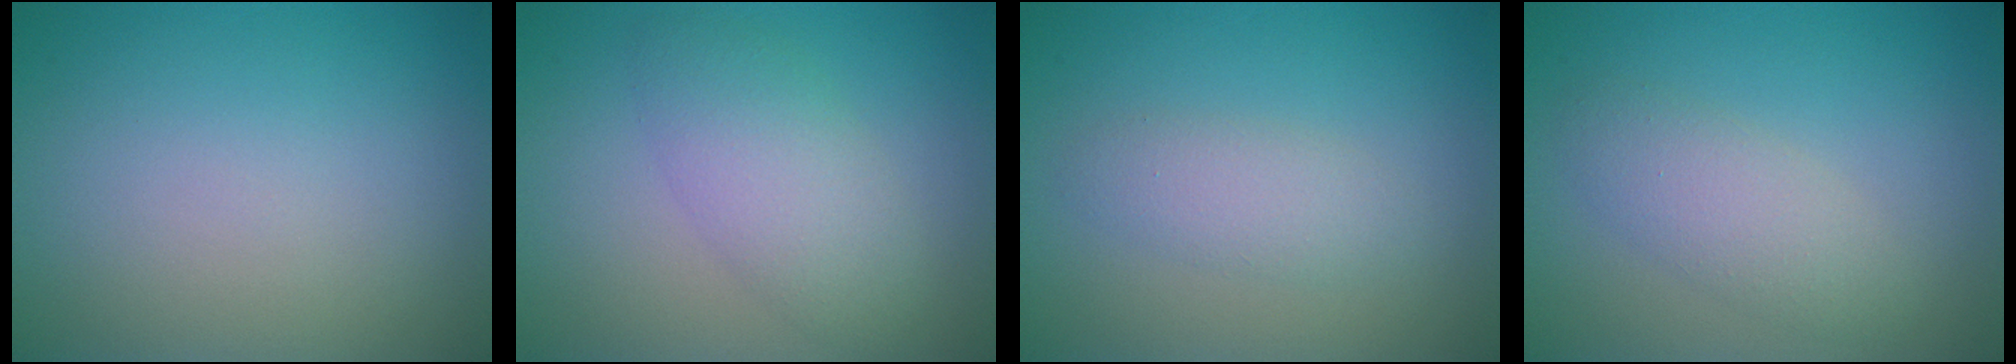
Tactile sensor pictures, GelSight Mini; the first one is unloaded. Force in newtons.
{"total": 4.1, "press": 4.1, "slide": 0.3}
{"total": 2.3, "press": 2.3, "slide": 0.1}
{"total": 2.8, "press": 2.8, "slide": 0.1}